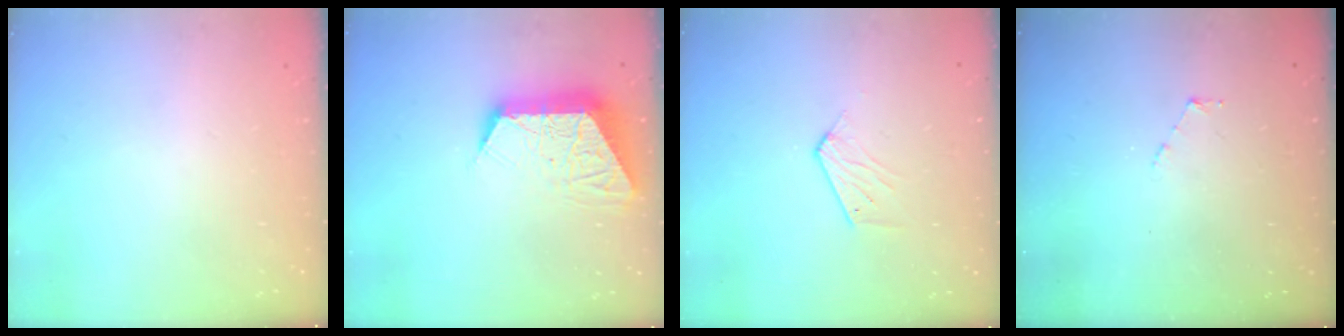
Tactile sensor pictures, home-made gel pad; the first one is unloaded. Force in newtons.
{"total": 12.2, "press": 12.1, "slide": 1.2}
{"total": 4.9, "press": 4.9, "slide": 0.3}
{"total": 2.9, "press": 2.9, "slide": 0.3}